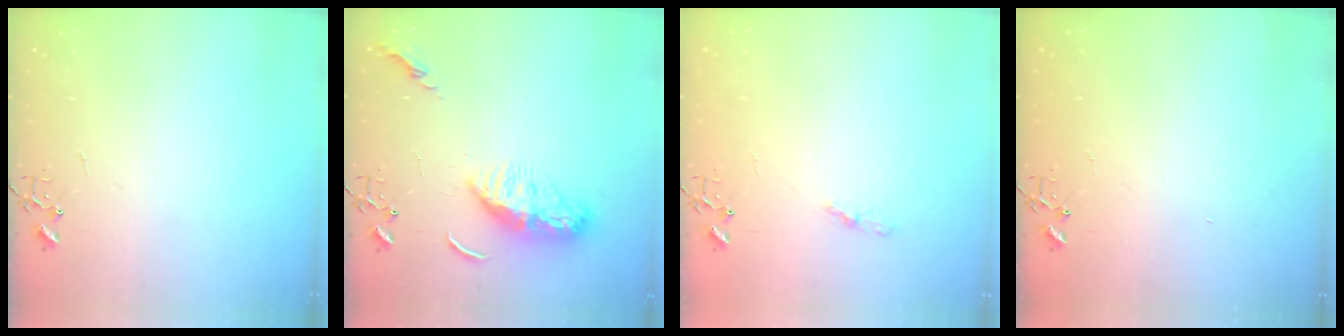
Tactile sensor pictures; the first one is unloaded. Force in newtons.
{"total": 11.4, "press": 11.3, "slide": 0.9}
{"total": 4.4, "press": 4.4, "slide": 0.6}
{"total": 1.1, "press": 1.1, "slide": 0.1}